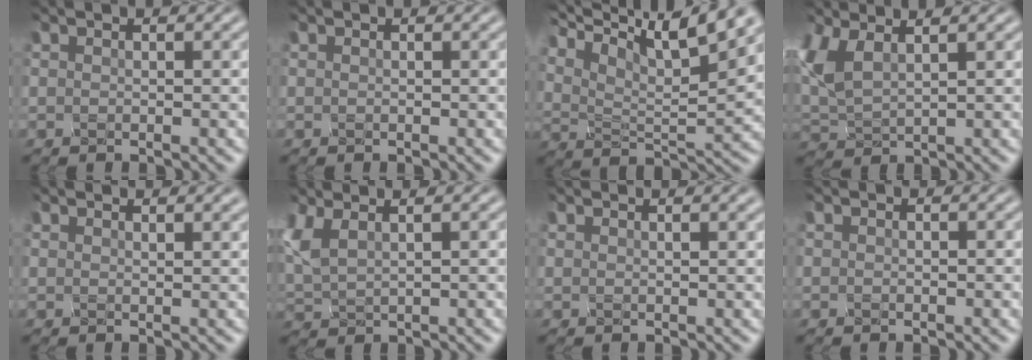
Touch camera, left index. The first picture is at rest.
{"total": 0.0}
{"total": 10.5, "force": [6.7, 3.3, 7.5], "torque": [-0.172, 0.011, 0.129]}
{"total": 3.2, "force": [0.4, 1.6, 2.7], "torque": [-0.096, -0.001, 0.031]}
{"total": 1.9, "force": [1.6, 0.6, 1.0], "torque": [0.001, 0.008, 0.015]}
{"total": 1.9, "force": [0.8, 0.6, 1.6], "torque": [-0.073, 0.006, 0.041]}
{"total": 2.2, "force": [1.6, 0.9, 1.3], "torque": [-0.004, 0.014, 0.010]}
{"total": 0.0}